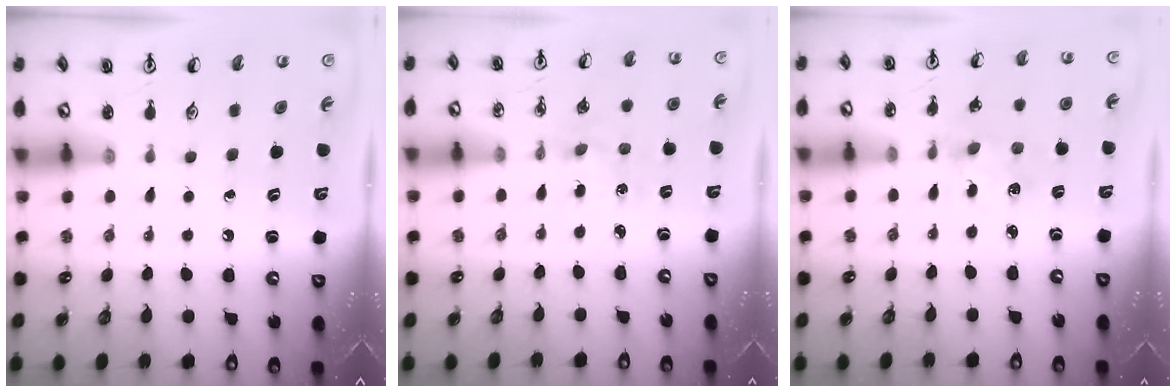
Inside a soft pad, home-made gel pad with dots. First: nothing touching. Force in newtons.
{"total": 1.5, "press": 1.5, "slide": 0.2}
{"total": 1.9, "press": 1.9, "slide": 0.4}